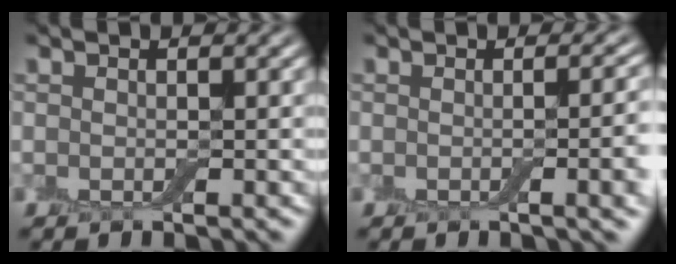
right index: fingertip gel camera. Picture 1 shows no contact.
{"total": 5.5, "force": [-0.6, 2.1, 5.0], "torque": [-0.037, 0.002, -0.008]}